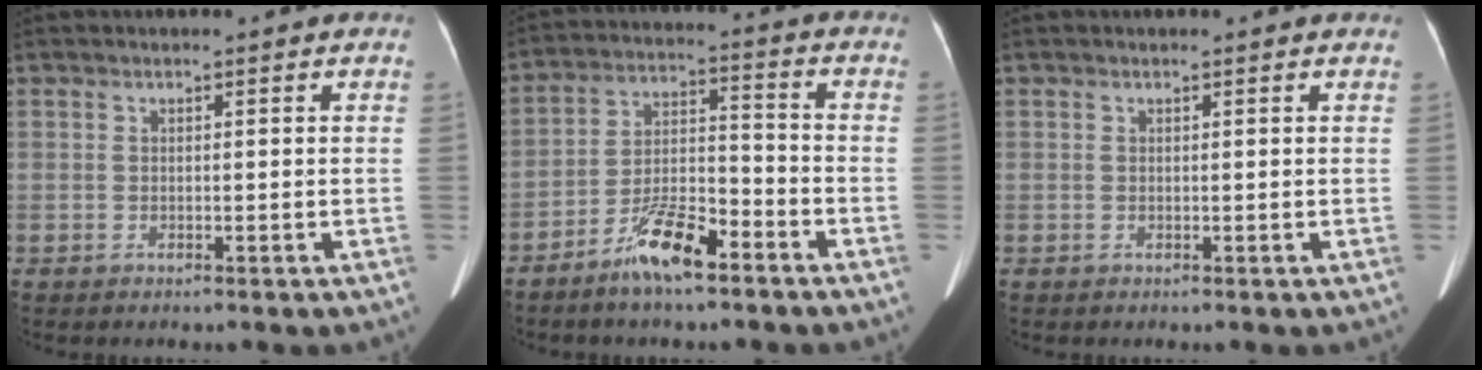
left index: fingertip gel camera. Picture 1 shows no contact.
{"total": 9.0, "force": [-6.3, 2.0, 6.1], "torque": [-0.125, -0.001, -0.118]}
{"total": 0.0}